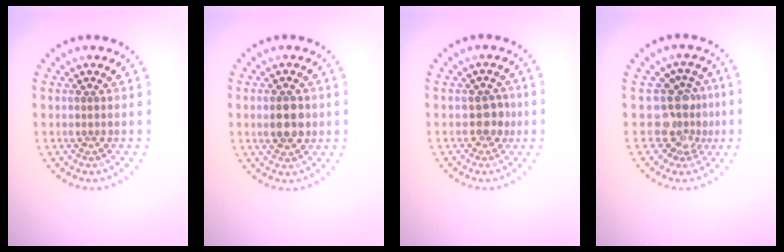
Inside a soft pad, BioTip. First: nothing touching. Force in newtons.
{"total": 2.8, "press": 2.8, "slide": 0.1}
{"total": 1.7, "press": 1.6, "slide": 0.7}
{"total": 3.8, "press": 2.8, "slide": 2.6}